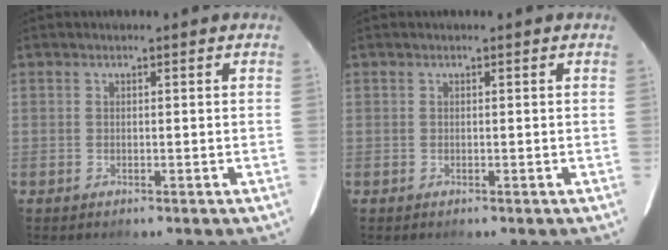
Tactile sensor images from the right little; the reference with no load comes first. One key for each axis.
{"total": 0.0}